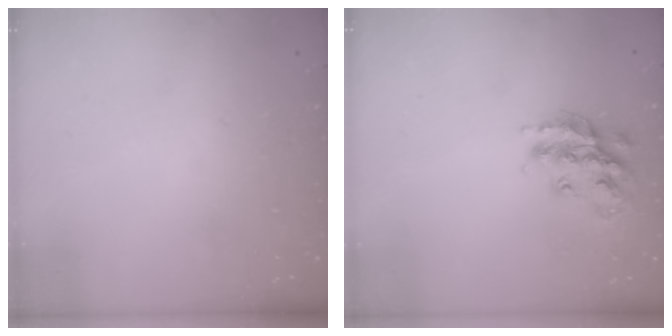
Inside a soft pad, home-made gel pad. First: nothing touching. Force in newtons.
{"total": 16.3, "press": 16.3, "slide": 0.8}